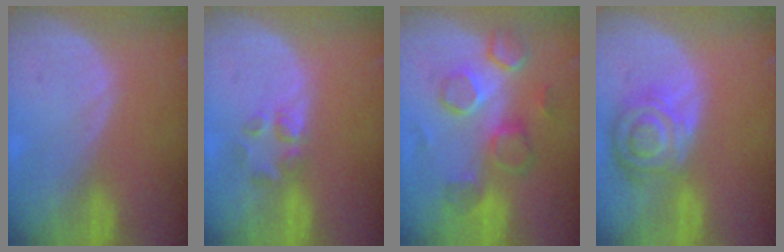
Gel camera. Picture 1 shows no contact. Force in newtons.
{"total": 3.1, "press": 3.0, "slide": 0.8}
{"total": 8.8, "press": 8.4, "slide": 2.6}
{"total": 8.3, "press": 7.3, "slide": 3.9}